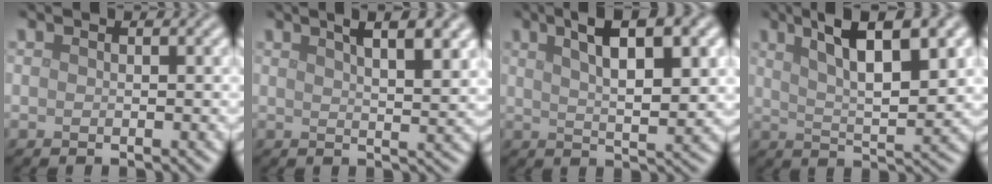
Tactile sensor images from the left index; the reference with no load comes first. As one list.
[{"total": 6.7, "force": [3.7, 2.3, 5.2], "torque": [-0.039, 0.027, 0.030]}, {"total": 6.8, "force": [2.9, 2.0, 5.9], "torque": [-0.085, 0.004, 0.044]}, {"total": 8.3, "force": [4.0, 2.4, 6.9], "torque": [-0.104, 0.010, 0.067]}]